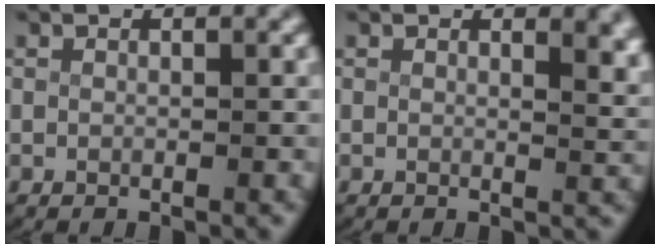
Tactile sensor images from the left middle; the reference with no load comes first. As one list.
[{"total": 1.9, "force": [1.3, 0.4, 1.3], "torque": [-0.012, -0.015, 0.021]}]